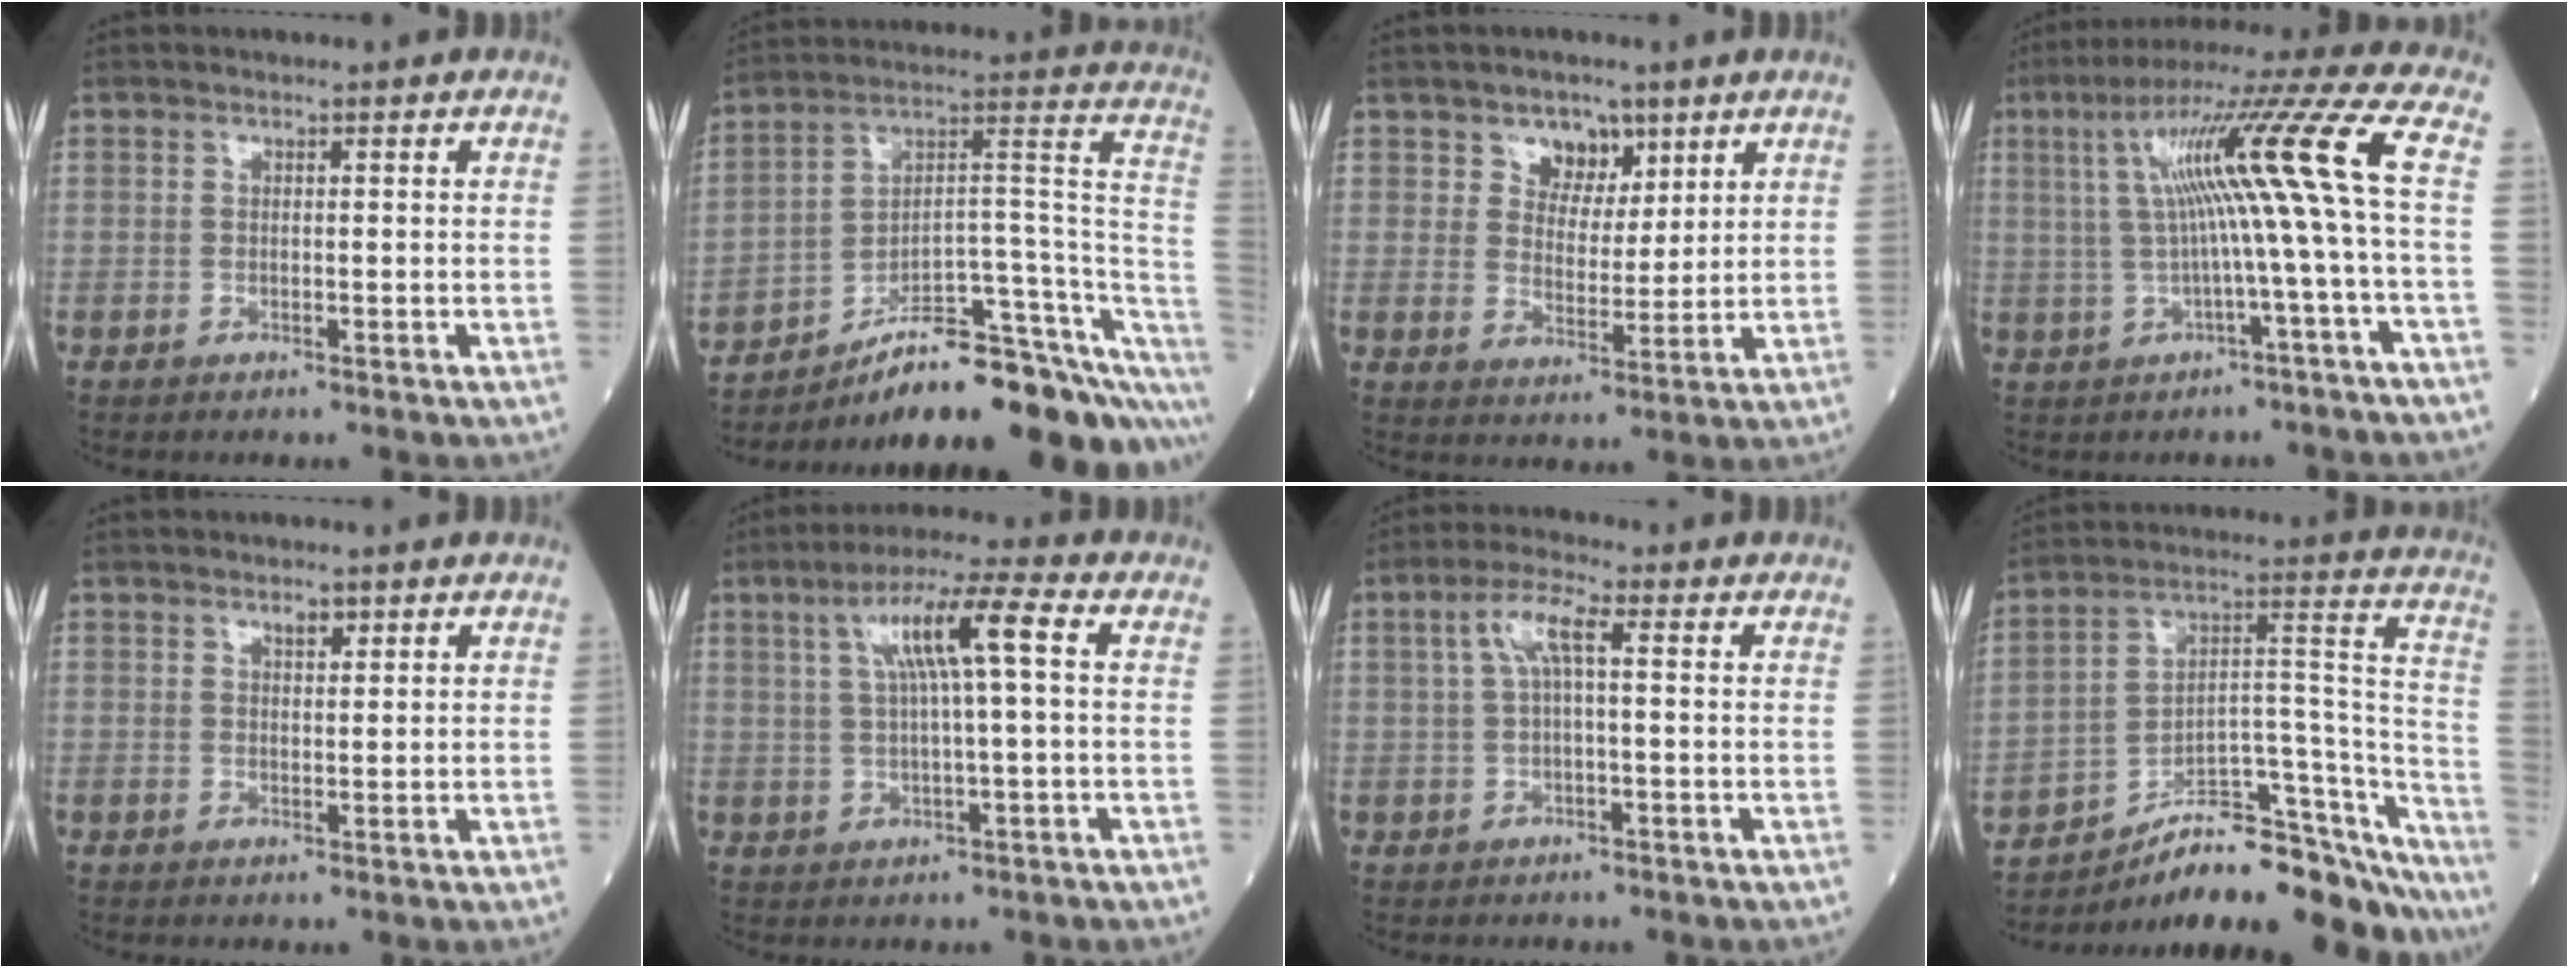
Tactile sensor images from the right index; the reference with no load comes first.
{"total": 23.7, "force": [-17.0, 4.3, 15.9], "torque": [-0.140, 0.048, -0.251]}
{"total": 5.5, "force": [3.4, 3.7, 2.2], "torque": [-0.028, 0.001, 0.059]}
{"total": 13.6, "force": [1.2, -1.9, 13.5], "torque": [-0.219, 0.039, 0.022]}
{"total": 1.6, "force": [1.1, 0.6, 1.0], "torque": [-0.014, -0.002, 0.017]}
{"total": 9.1, "force": [2.3, 0.4, 8.8], "torque": [-0.159, 0.022, 0.039]}
{"total": 5.0, "force": [1.1, 0.9, 4.8], "torque": [-0.099, 0.021, 0.023]}
{"total": 26.9, "force": [-22.5, 6.2, 13.4], "torque": [-0.139, 0.039, -0.327]}